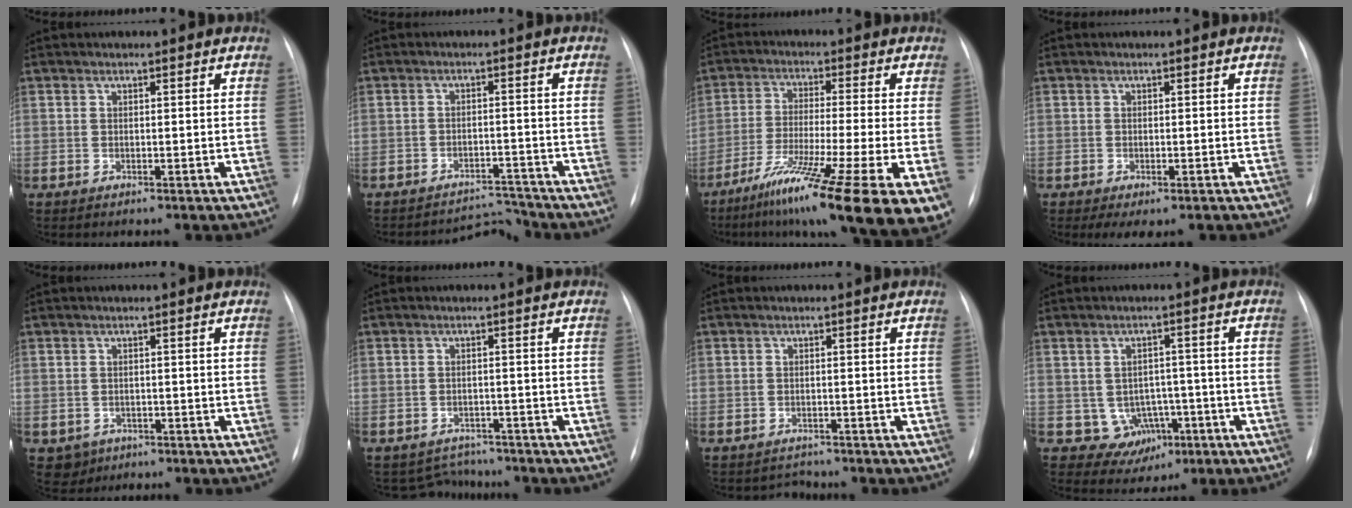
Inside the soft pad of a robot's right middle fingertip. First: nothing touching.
{"total": 4.3, "force": [-4.0, -0.1, -1.8], "torque": [0.035, 0.014, -0.058]}
{"total": 19.6, "force": [-12.0, -0.4, 15.5], "torque": [-0.191, -0.047, -0.200]}
{"total": 2.9, "force": [-1.6, 1.3, 2.1], "torque": [-0.029, -0.004, -0.014]}
{"total": 3.0, "force": [-1.4, 2.6, 0.4], "torque": [-0.006, 0.005, -0.015]}
{"total": 4.5, "force": [-4.1, 1.8, -0.9], "torque": [0.011, 0.016, -0.055]}
{"total": 1.9, "force": [-1.6, 0.8, -0.6], "torque": [0.006, 0.000, -0.023]}
{"total": 6.5, "force": [-2.0, 5.9, 2.1], "torque": [-0.021, 0.019, -0.012]}